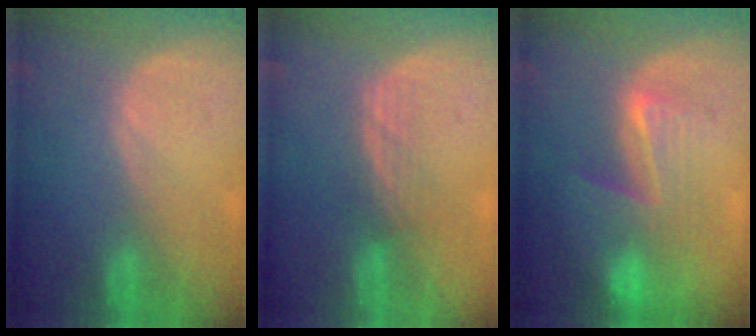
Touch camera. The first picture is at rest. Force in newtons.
{"total": 2.8, "press": 2.5, "slide": 1.2}
{"total": 7.6, "press": 7.1, "slide": 2.8}